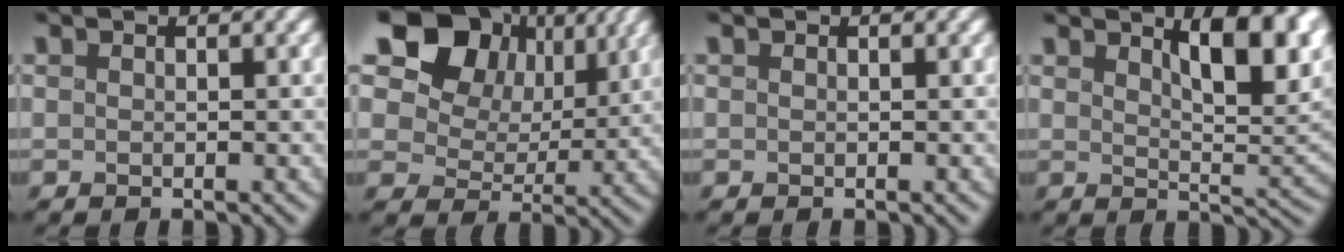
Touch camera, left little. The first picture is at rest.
{"total": 11.6, "force": [4.4, 8.3, 6.8], "torque": [-0.130, 0.013, 0.062]}
{"total": 0.0}
{"total": 7.1, "force": [3.2, 2.8, 5.7], "torque": [-0.085, -0.001, 0.047]}